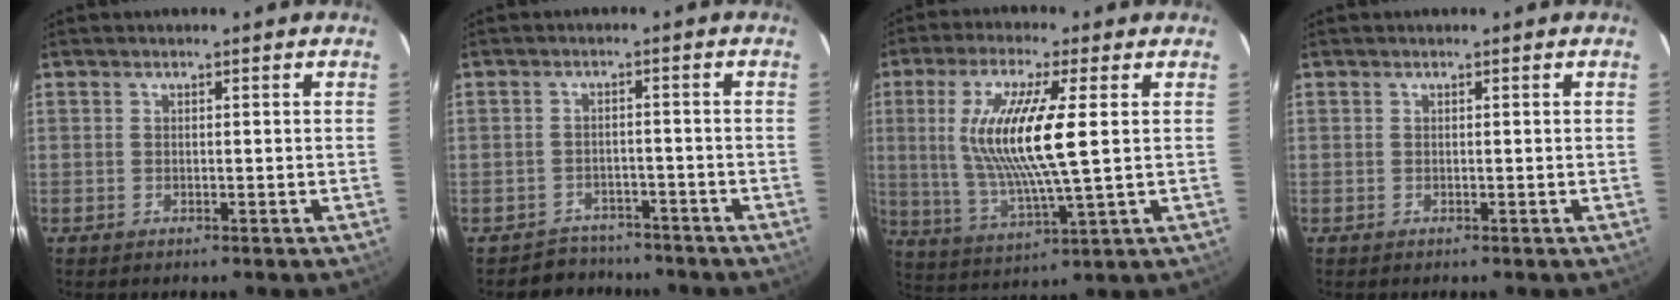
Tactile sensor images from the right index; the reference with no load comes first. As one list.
[{"total": 6.0, "force": [-5.0, 3.2, -0.1], "torque": [-0.010, 0.018, -0.073]}, {"total": 14.9, "force": [2.3, 1.9, 14.6], "torque": [-0.286, -0.008, 0.051]}, {"total": 0.0}]